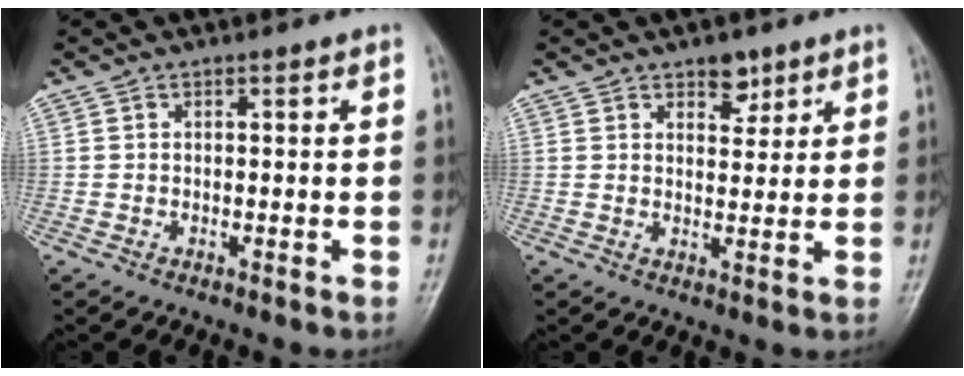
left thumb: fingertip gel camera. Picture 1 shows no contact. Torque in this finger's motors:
{"motor_torque": [2.67, 1.80, 0.34, -0.35, 0.04]}